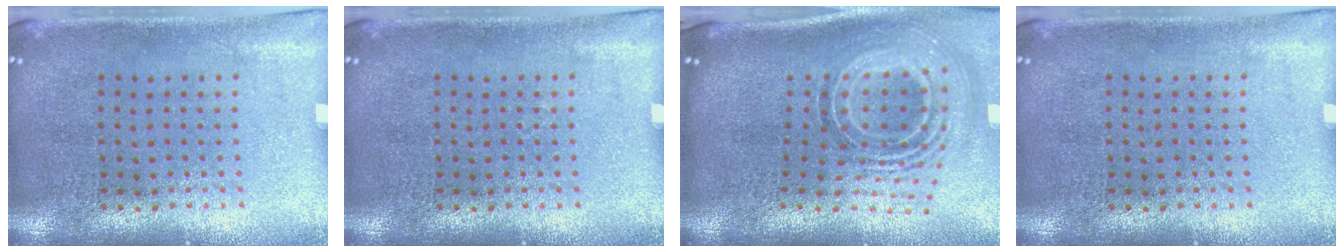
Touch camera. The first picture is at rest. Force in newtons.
{"total": 0.0}
{"total": 2.1, "press": 1.5, "slide": 1.5}
{"total": 0.0}